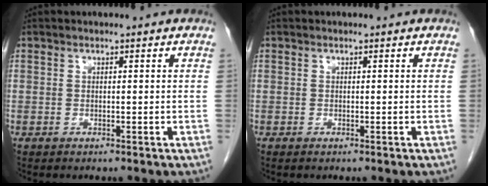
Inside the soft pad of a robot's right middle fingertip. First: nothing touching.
{"total": 0.0}